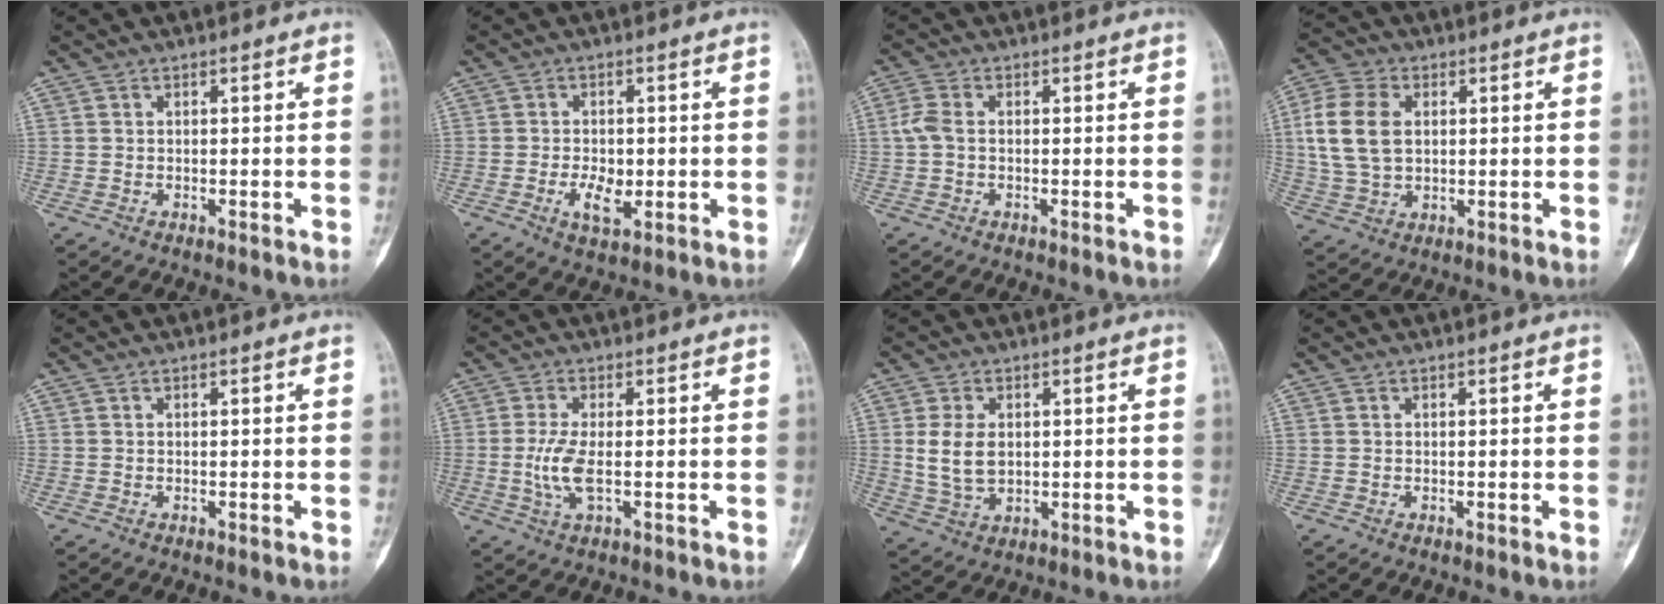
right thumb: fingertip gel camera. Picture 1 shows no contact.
{"total": 5.0, "force": [-1.1, 2.6, 4.1], "torque": [-0.072, -0.003, -0.016]}
{"total": 3.1, "force": [-0.1, 1.8, 2.6], "torque": [-0.069, 0.005, -0.006]}
{"total": 11.4, "force": [1.8, 7.6, 8.2], "torque": [-0.169, 0.007, 0.036]}
{"total": 0.0}
{"total": 5.2, "force": [-0.7, 1.6, 4.9], "torque": [-0.120, -0.006, -0.015]}
{"total": 7.1, "force": [0.9, 4.6, 5.3], "torque": [-0.095, -0.004, 0.026]}
{"total": 0.0}